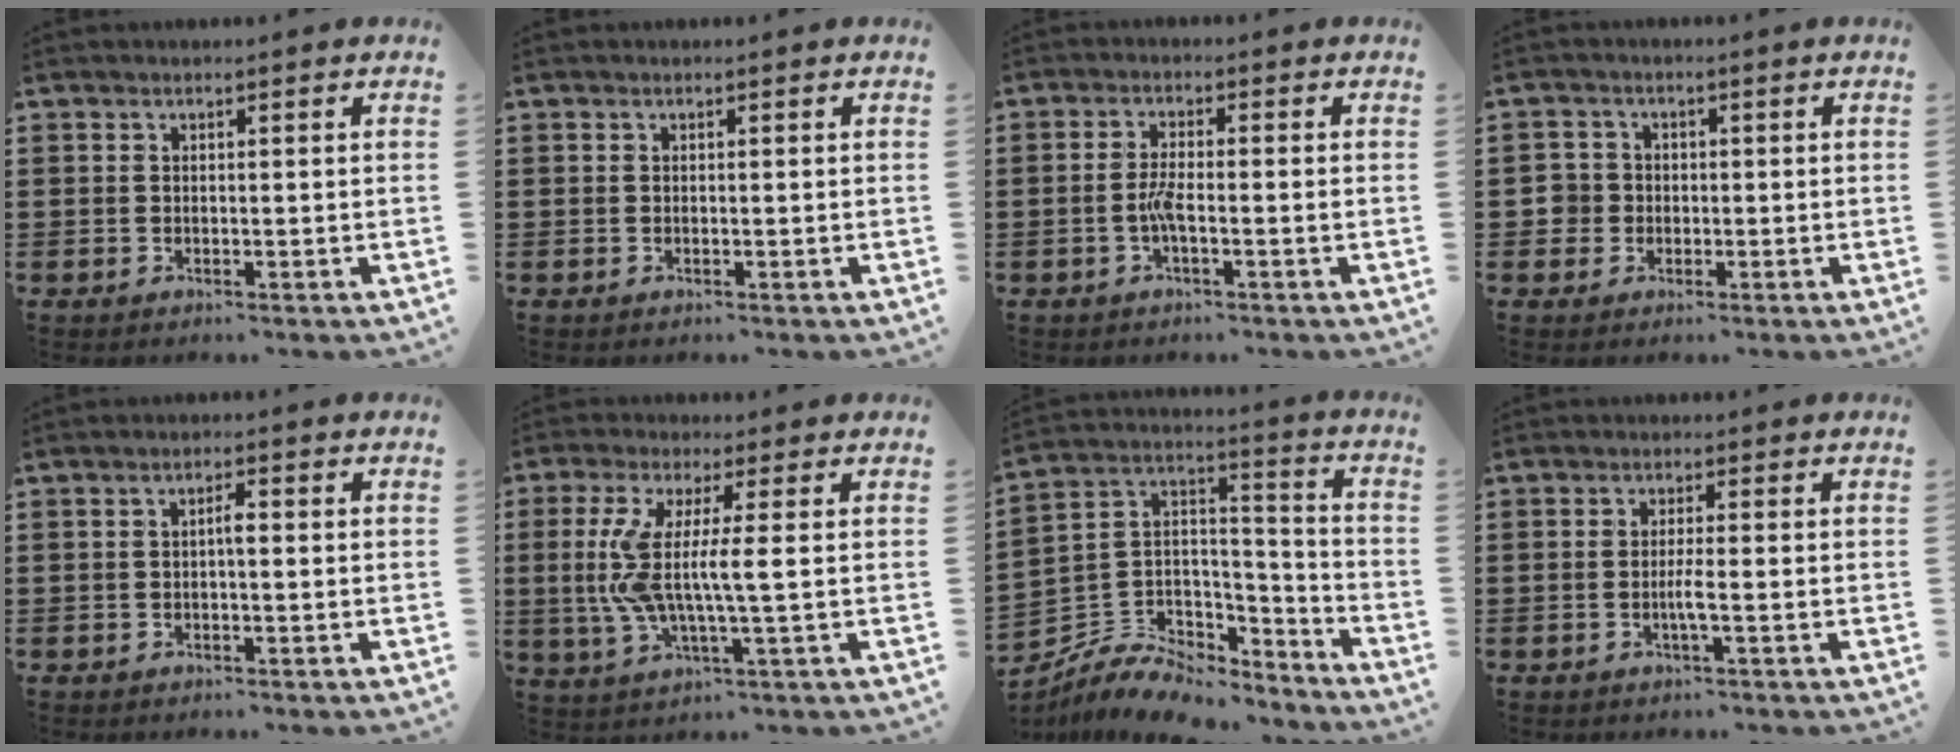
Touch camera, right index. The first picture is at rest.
{"total": 0.0}
{"total": 3.4, "force": [-1.0, 0.5, 3.2], "torque": [-0.074, -0.004, -0.024]}
{"total": 3.0, "force": [-0.5, 2.9, 0.5], "torque": [-0.031, 0.005, -0.016]}
{"total": 1.5, "force": [-0.2, 0.3, 1.4], "torque": [-0.028, 0.002, -0.005]}
{"total": 7.9, "force": [0.1, 0.6, 7.8], "torque": [-0.183, -0.018, -0.012]}
{"total": 7.2, "force": [-6.0, 3.4, 2.0], "torque": [-0.052, 0.004, -0.118]}
{"total": 2.4, "force": [-0.8, -0.1, 2.2], "torque": [-0.047, -0.006, -0.018]}